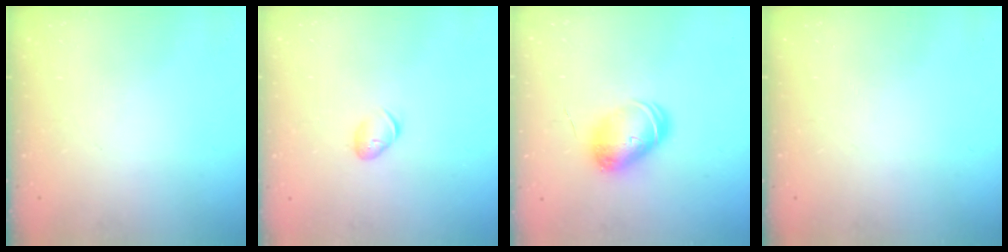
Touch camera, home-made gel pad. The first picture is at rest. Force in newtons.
{"total": 7.1, "press": 7.0, "slide": 1.2}
{"total": 8.7, "press": 8.7, "slide": 0.2}
{"total": 0.0}